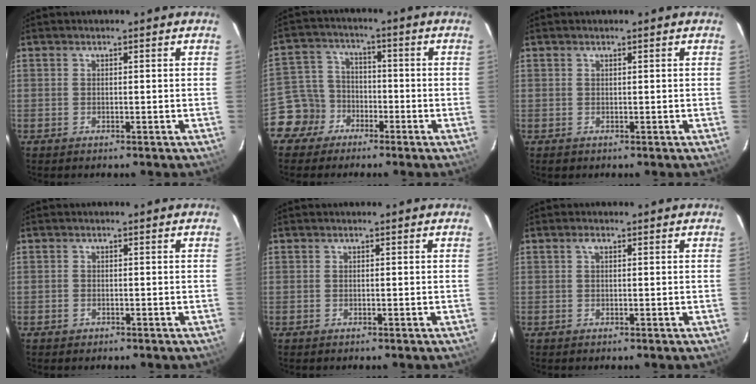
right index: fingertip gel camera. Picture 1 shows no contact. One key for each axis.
{"total": 7.5, "fx": -4.4, "fy": 6.1, "fz": 0.5, "tx": -0.026, "ty": 0.031, "tz": -0.087}
{"total": 0.6, "fx": 0.1, "fy": 0.6, "fz": 0.0, "tx": 0.001, "ty": 0.002, "tz": 0.003}
{"total": 1.2, "fx": -0.7, "fy": 0.9, "fz": 0.2, "tx": -0.001, "ty": 0.002, "tz": -0.008}
{"total": 0.0}
{"total": 0.9, "fx": 0.4, "fy": 0.4, "fz": 0.7, "tx": -0.013, "ty": 0.004, "tz": 0.005}